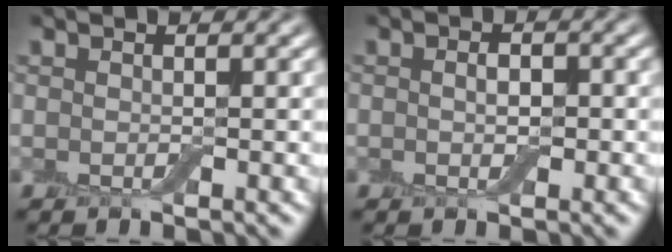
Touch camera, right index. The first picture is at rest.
{"total": 1.5, "force": [-0.1, 0.9, 1.2], "torque": [-0.018, 0.000, 0.000]}